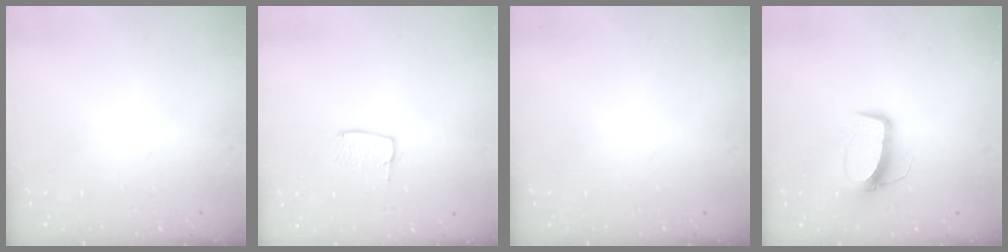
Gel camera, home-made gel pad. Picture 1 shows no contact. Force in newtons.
{"total": 5.5, "press": 5.5, "slide": 0.4}
{"total": 0.0}
{"total": 10.2, "press": 10.2, "slide": 0.5}